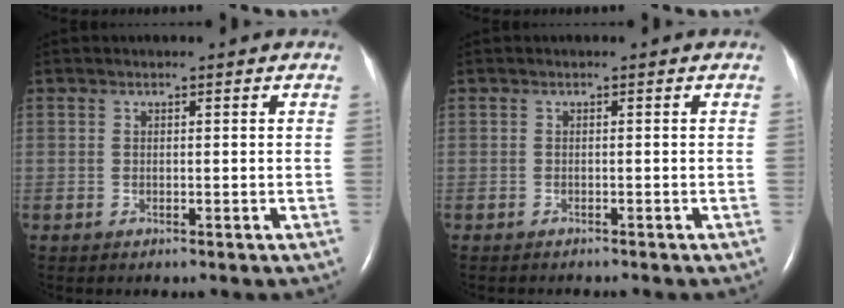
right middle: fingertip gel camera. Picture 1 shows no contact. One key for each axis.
{"total": 2.5, "fx": -2.2, "fy": 0.3, "fz": 1.0, "tx": -0.019, "ty": -0.004, "tz": -0.024}